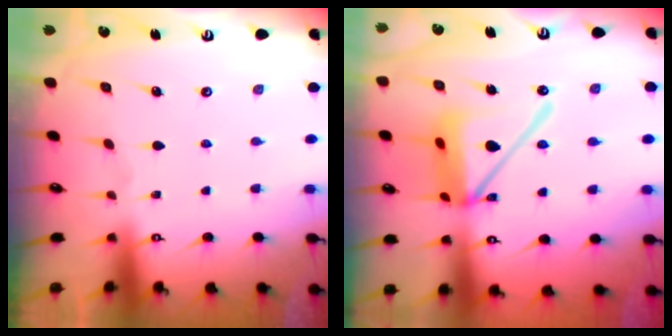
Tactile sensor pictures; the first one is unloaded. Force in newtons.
{"total": 16.4, "press": 16.2, "slide": 2.2}